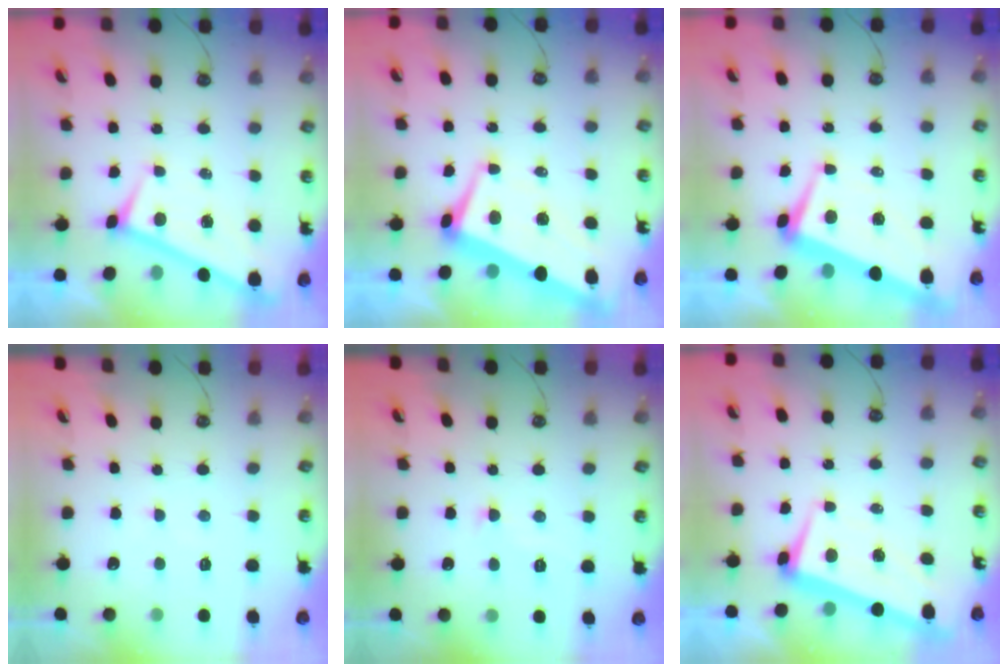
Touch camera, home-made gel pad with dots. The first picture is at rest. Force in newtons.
{"total": 1.7, "press": 1.1, "slide": 1.3}
{"total": 2.0, "press": 1.6, "slide": 1.2}
{"total": 0.0}
{"total": 1.2, "press": 1.1, "slide": 0.5}
{"total": 3.0, "press": 2.4, "slide": 1.7}